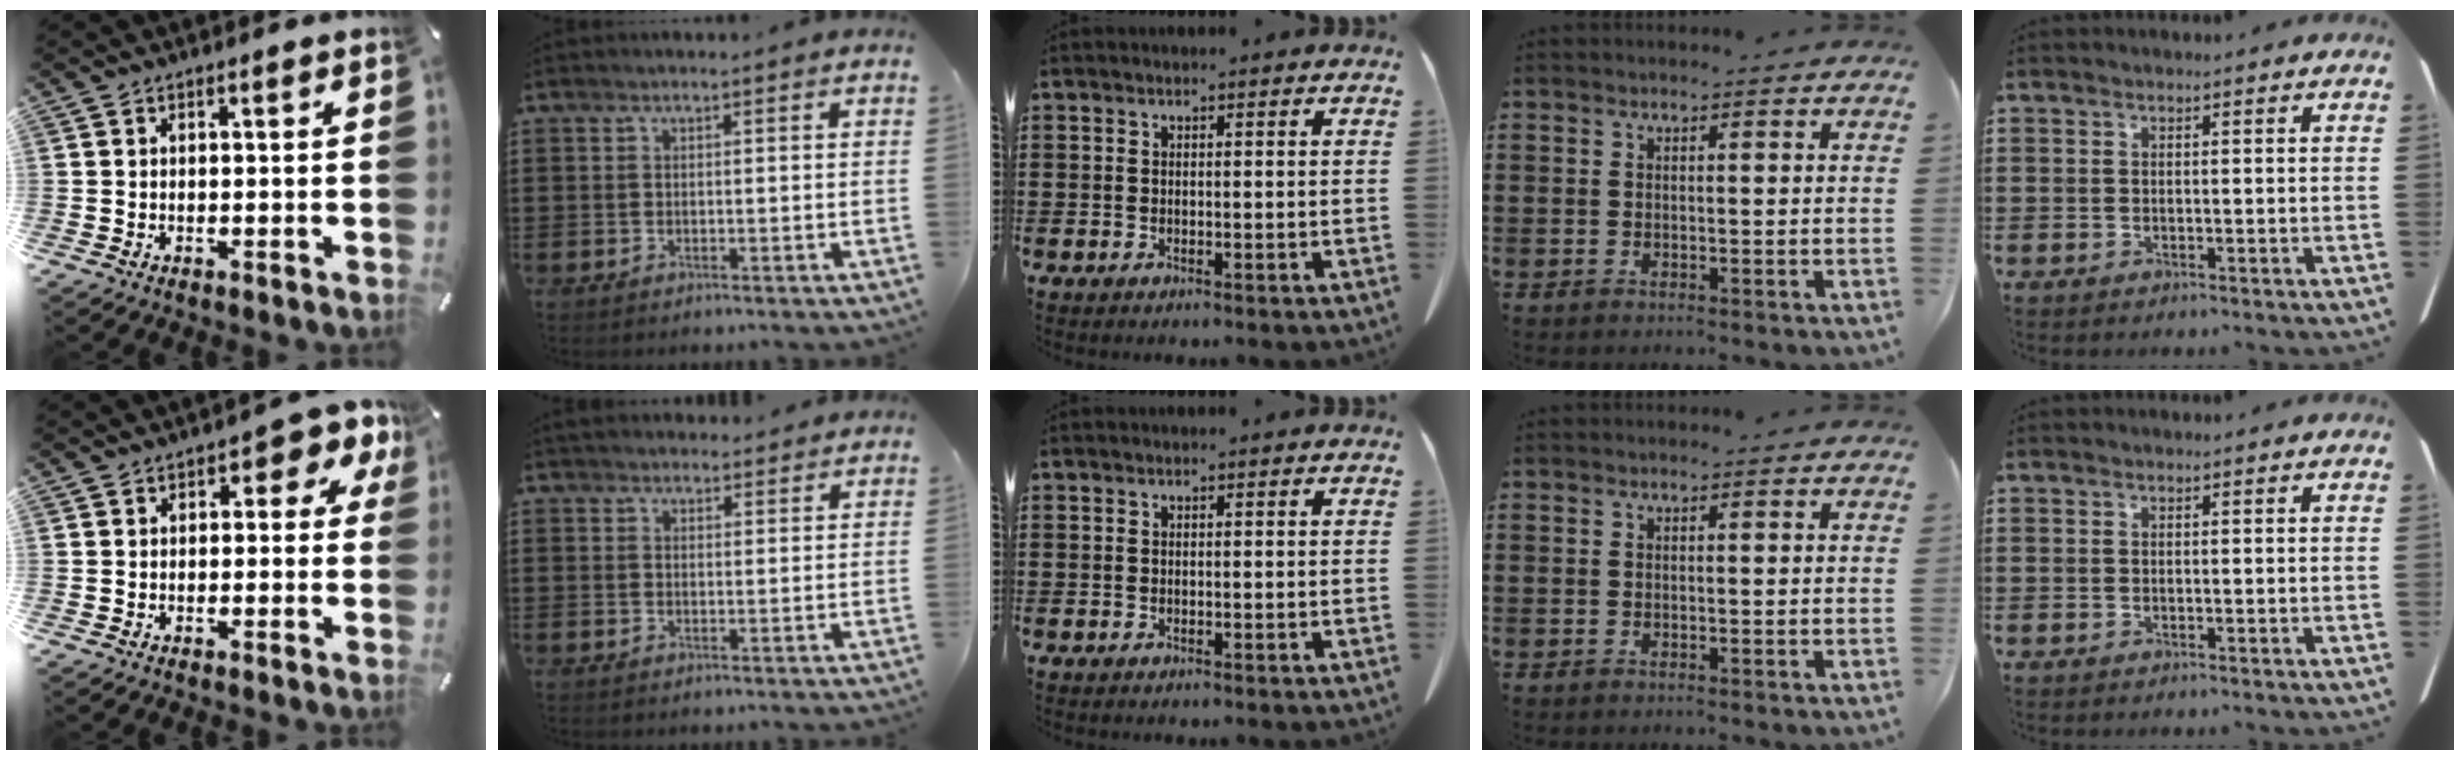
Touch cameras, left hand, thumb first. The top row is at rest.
{"thumb": {"total": 5.4, "force": [1.9, 3.0, 4.1], "torque": [-0.046, -0.004, 0.023]}, "index": {"total": 2.5, "force": [2.3, 0.8, 0.2], "torque": [-0.008, 0.000, 0.045]}}